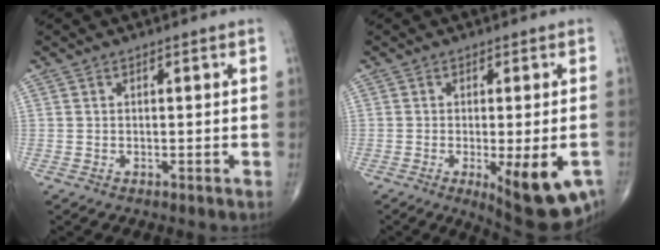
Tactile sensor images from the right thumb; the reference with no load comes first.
{"total": 13.0, "force": [-5.0, 3.9, 11.3], "torque": [-0.115, -0.005, -0.057]}